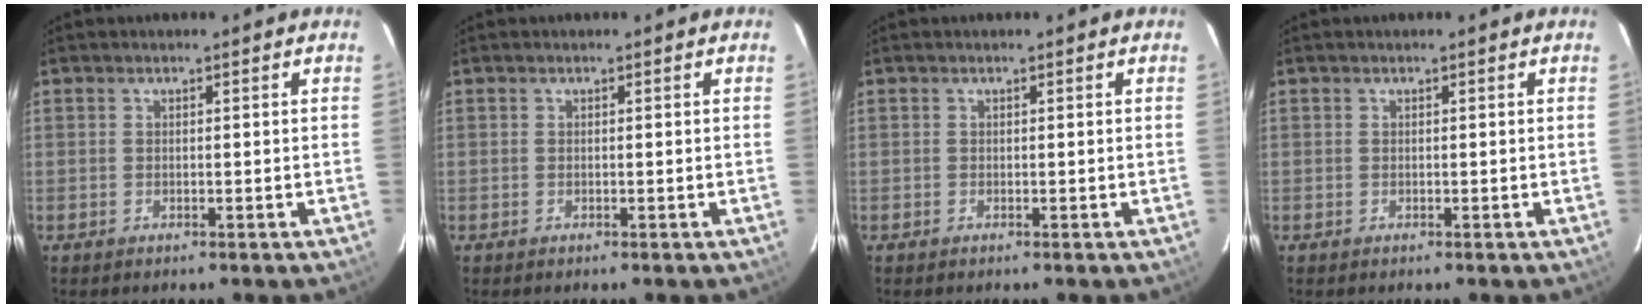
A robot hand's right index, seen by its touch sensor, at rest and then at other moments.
{"total": 0.0}
{"total": 0.0}
{"total": 0.0}